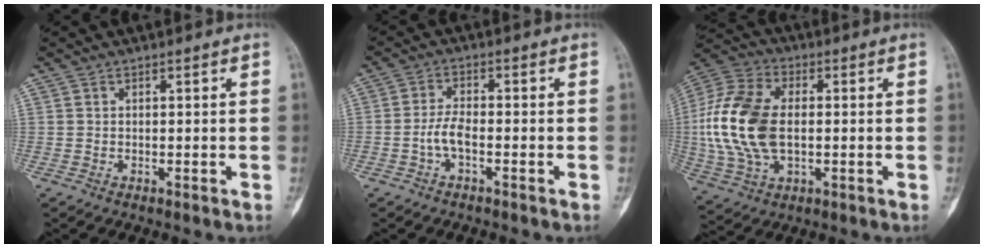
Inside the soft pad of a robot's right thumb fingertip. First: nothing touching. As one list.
[{"total": 3.6, "force": [-1.3, 1.5, 3.0], "torque": [-0.062, 0.016, -0.030]}, {"total": 18.1, "force": [0.0, 11.0, 14.3], "torque": [-0.305, 0.011, 0.001]}]